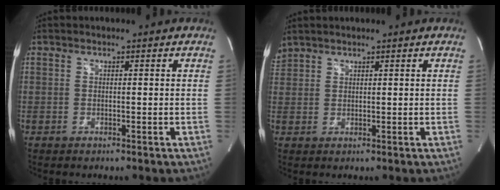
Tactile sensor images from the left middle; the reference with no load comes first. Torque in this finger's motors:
{"motor_torque": [0.30, -0.69, 0.08, 0.00]}